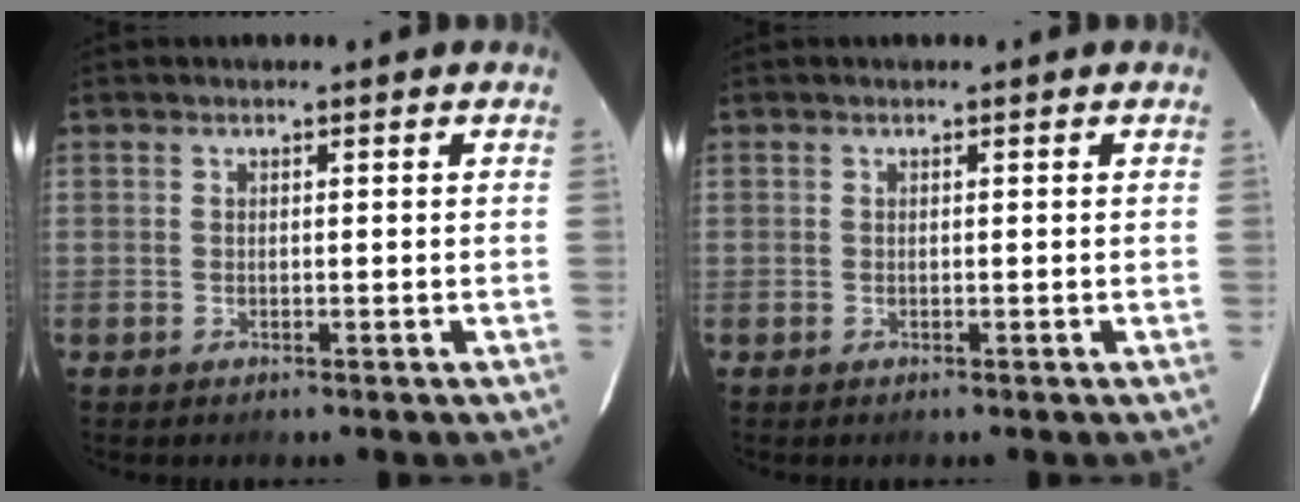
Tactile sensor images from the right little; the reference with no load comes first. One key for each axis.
{"total": 0.0}